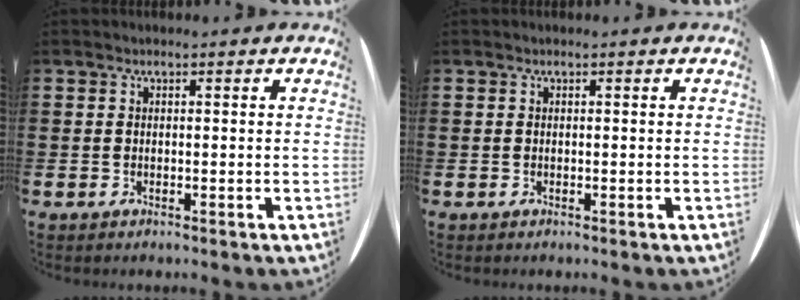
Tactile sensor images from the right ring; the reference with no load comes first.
{"total": 0.0}